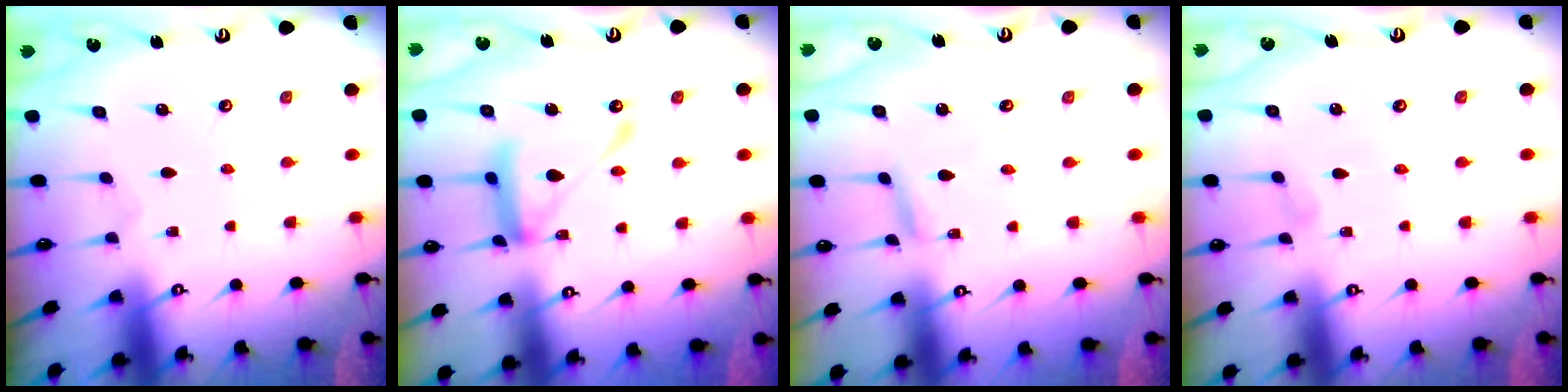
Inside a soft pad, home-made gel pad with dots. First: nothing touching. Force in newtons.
{"total": 15.6, "press": 15.5, "slide": 1.4}
{"total": 2.8, "press": 2.8, "slide": 0.2}
{"total": 2.8, "press": 2.8, "slide": 0.3}